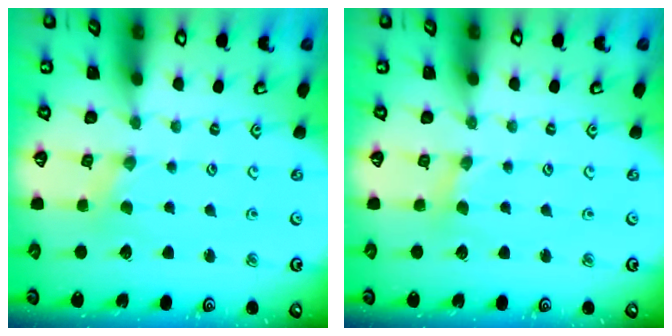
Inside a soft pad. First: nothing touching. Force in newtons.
{"total": 1.1, "press": 1.1, "slide": 0.2}